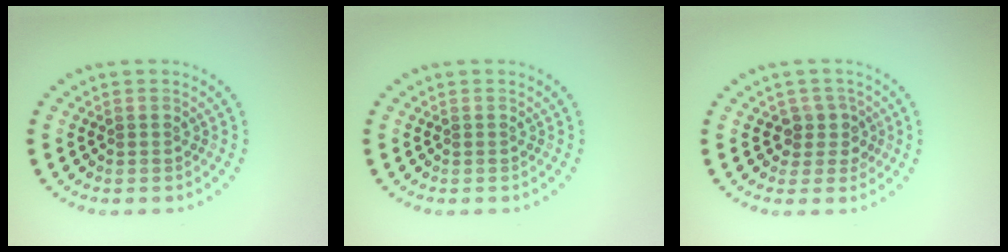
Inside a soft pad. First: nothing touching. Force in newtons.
{"total": 0.0}
{"total": 2.3, "press": 1.8, "slide": 1.3}